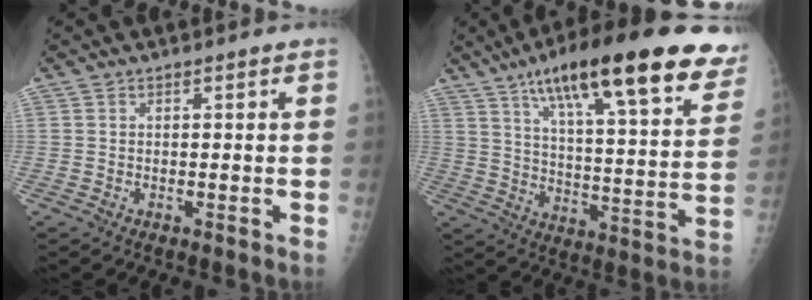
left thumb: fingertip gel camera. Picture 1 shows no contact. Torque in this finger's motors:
{"motor_torque": [1.18, 1.20, 1.50, -1.27, 0.20]}